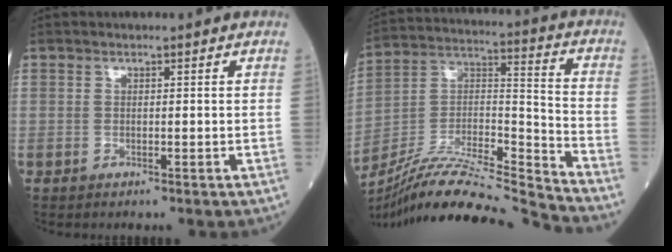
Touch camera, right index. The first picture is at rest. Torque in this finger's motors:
{"motor_torque": [-0.55, -0.72, 0.10, 0.00]}